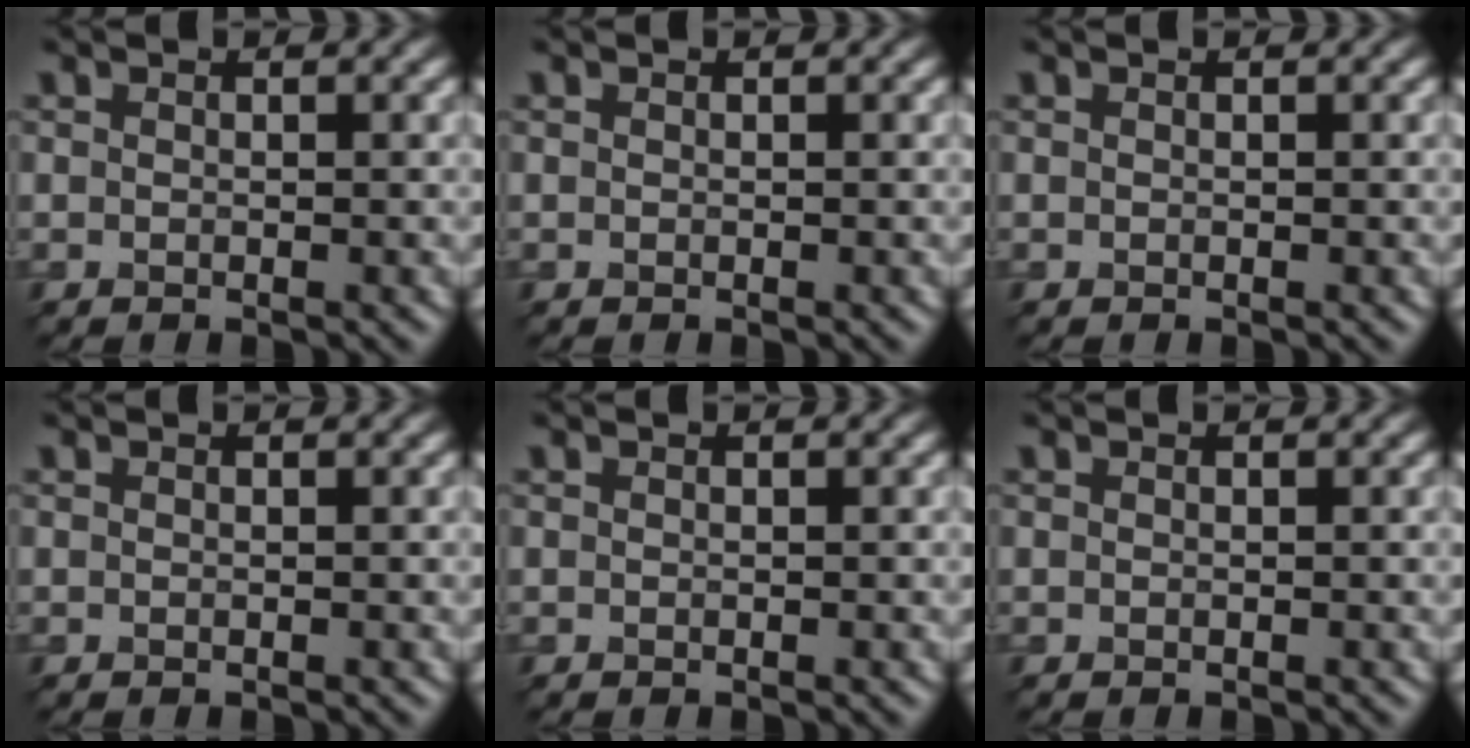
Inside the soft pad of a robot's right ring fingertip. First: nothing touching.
{"total": 0.0}
{"total": 0.0}
{"total": 0.0}
{"total": 0.0}
{"total": 0.0}